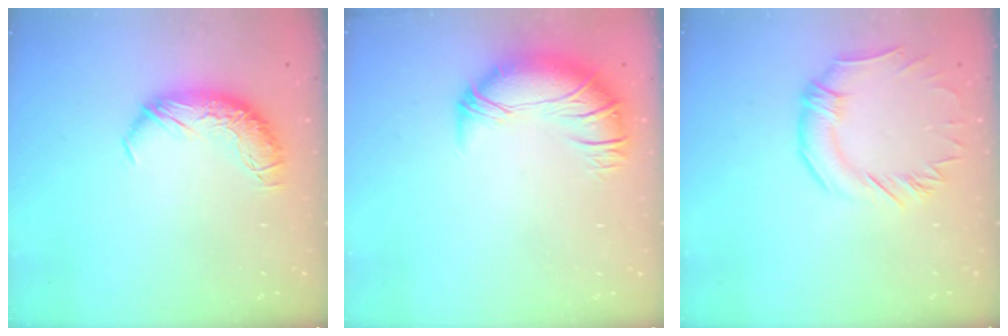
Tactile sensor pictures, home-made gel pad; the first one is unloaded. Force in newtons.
{"total": 2.8, "press": 0.8, "slide": 2.7}
{"total": 0.9, "press": 0.2, "slide": 0.9}